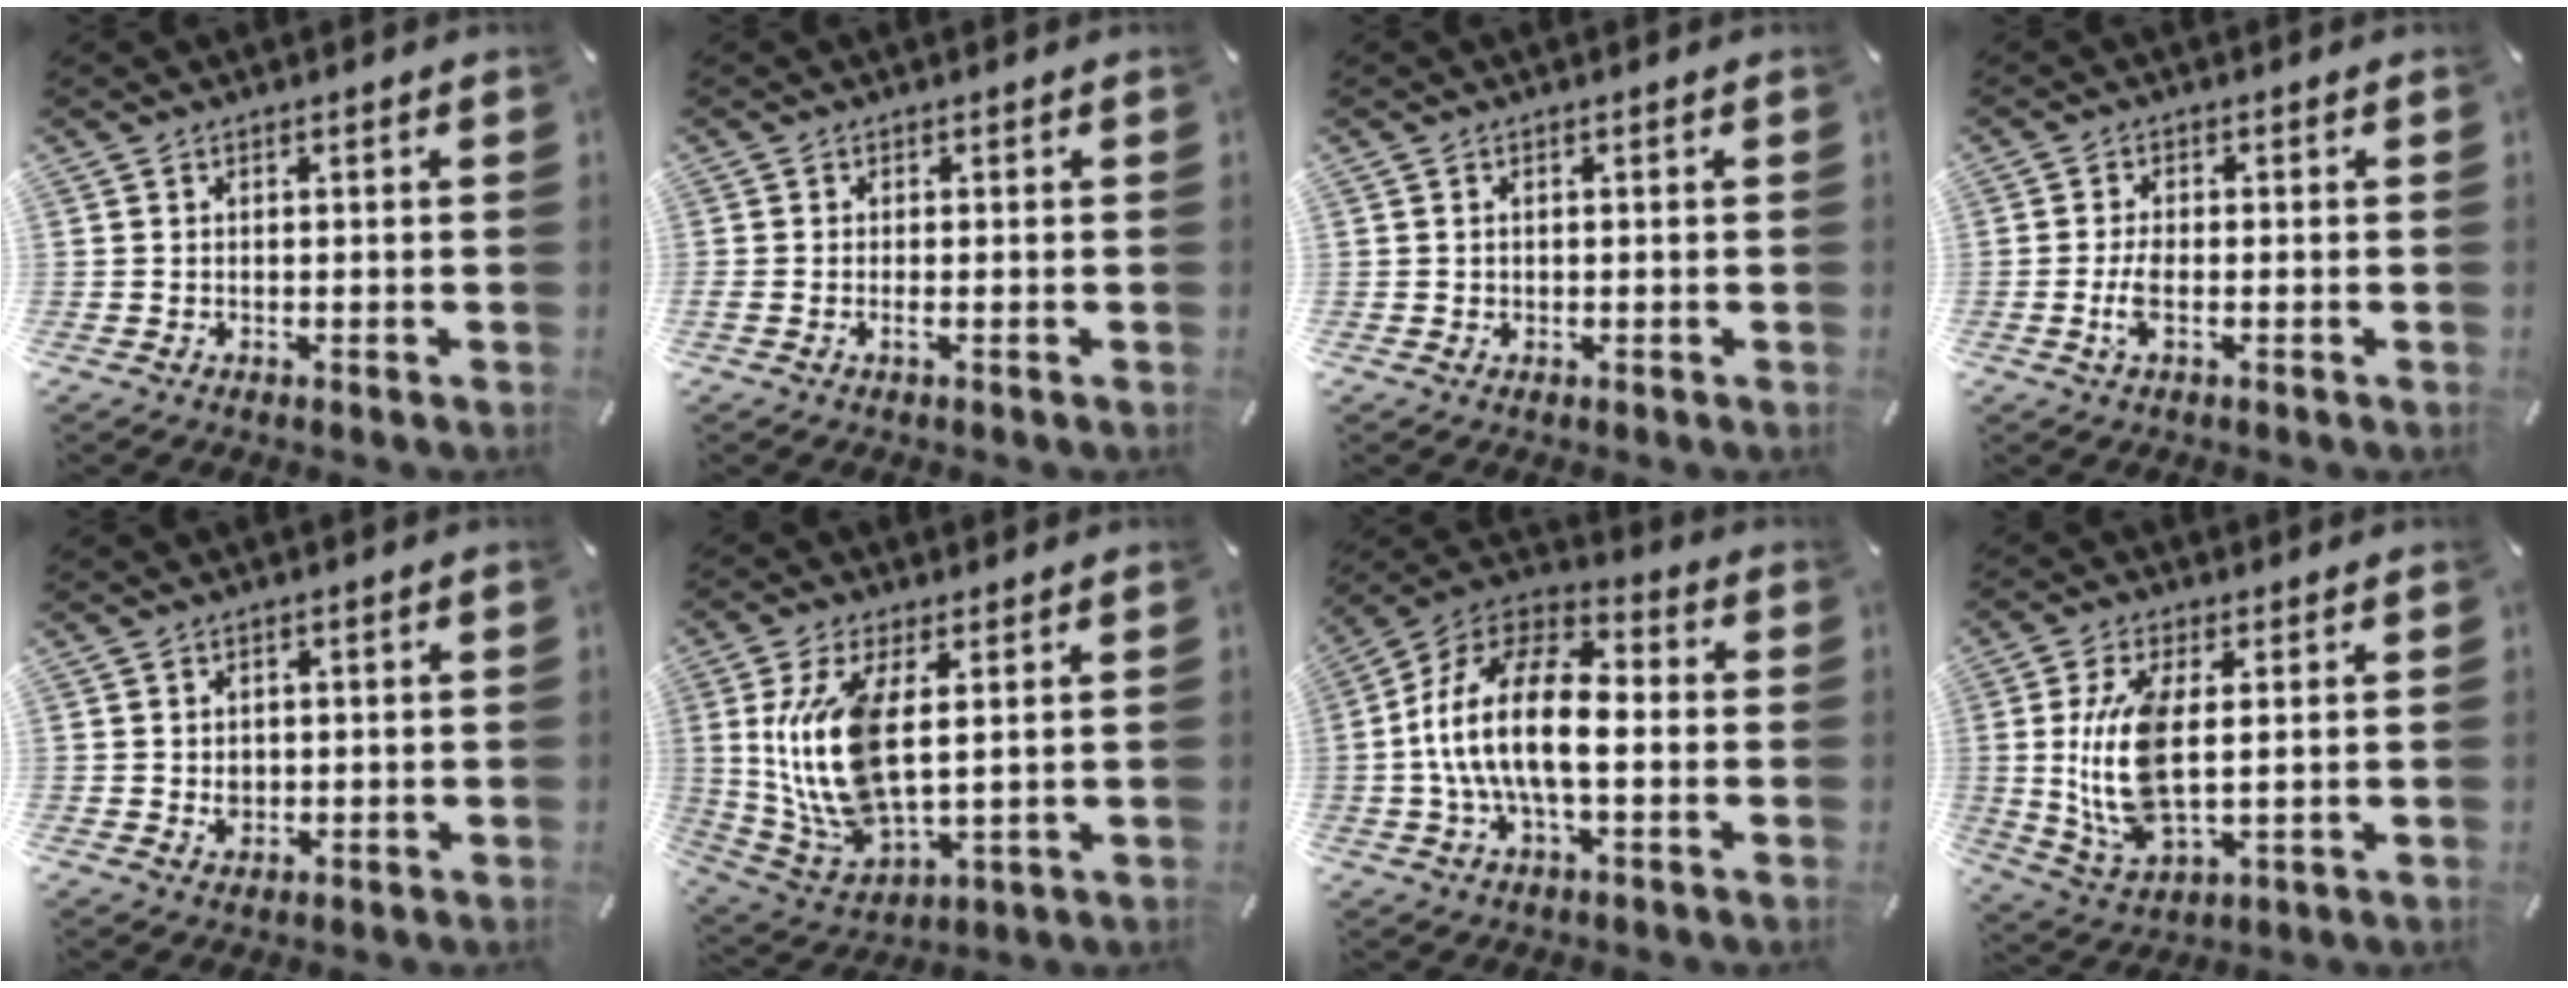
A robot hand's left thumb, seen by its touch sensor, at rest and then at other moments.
{"total": 1.4, "force": [-0.4, 0.1, 1.3], "torque": [-0.023, -0.006, -0.007]}
{"total": 0.5, "force": [0.1, 0.5, 0.2], "torque": [-0.005, 0.002, 0.001]}
{"total": 4.4, "force": [-1.0, 1.8, 3.9], "torque": [-0.086, -0.002, -0.021]}
{"total": 2.5, "force": [0.2, 2.2, 1.2], "torque": [-0.009, -0.004, -0.001]}
{"total": 14.6, "force": [3.4, 6.8, 12.5], "torque": [-0.290, -0.019, 0.061]}
{"total": 16.7, "force": [-2.3, 8.6, 14.2], "torque": [-0.296, 0.009, -0.043]}
{"total": 13.2, "force": [1.6, 5.8, 11.8], "torque": [-0.273, -0.020, 0.025]}